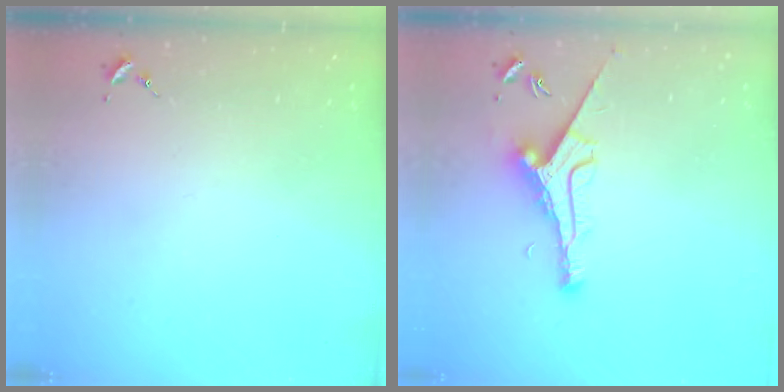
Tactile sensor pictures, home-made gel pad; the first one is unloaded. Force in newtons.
{"total": 9.6, "press": 9.6, "slide": 0.7}